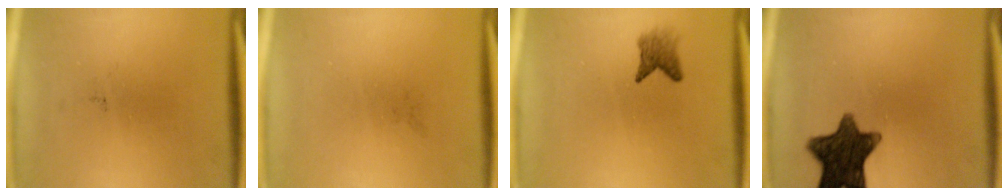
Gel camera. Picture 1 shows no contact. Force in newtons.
{"total": 0.0}
{"total": 2.4}
{"total": 11.9}